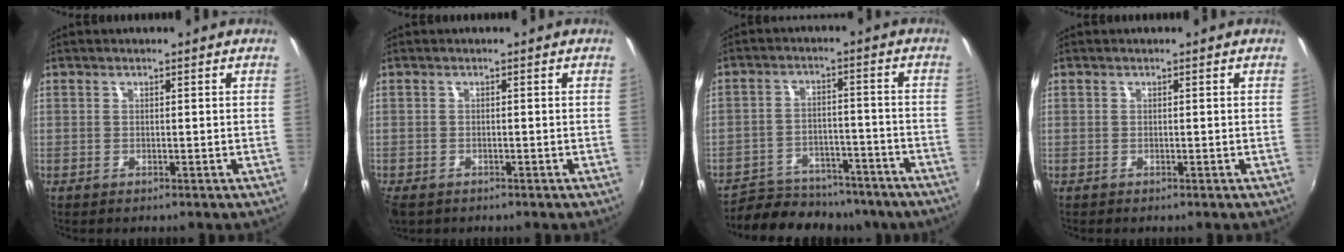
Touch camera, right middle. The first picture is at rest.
{"total": 3.6, "force": [-2.3, 2.1, 1.8], "torque": [-0.044, -0.015, -0.040]}
{"total": 18.8, "force": [-15.9, 7.3, 6.8], "torque": [-0.146, 0.004, -0.211]}
{"total": 0.0}